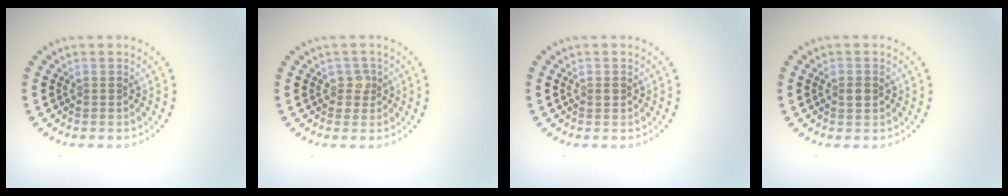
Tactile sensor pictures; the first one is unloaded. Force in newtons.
{"total": 1.4, "press": 1.3, "slide": 0.5}
{"total": 0.8, "press": 0.8, "slide": 0.1}
{"total": 1.2, "press": 1.2, "slide": 0.1}